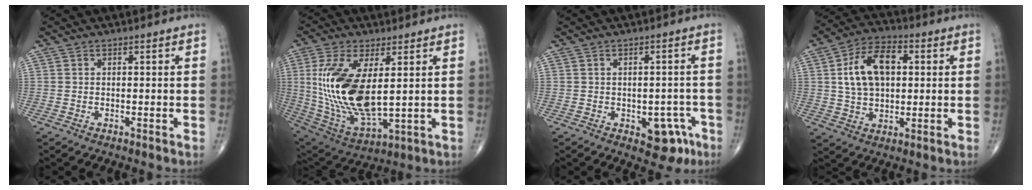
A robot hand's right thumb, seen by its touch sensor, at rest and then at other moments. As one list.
[{"total": 19.5, "force": [2.6, 8.8, 17.2], "torque": [-0.352, -0.023, 0.065]}, {"total": 6.8, "force": [-3.0, 4.2, 4.6], "torque": [-0.024, 0.019, -0.030]}, {"total": 13.0, "force": [2.4, 8.1, 9.9], "torque": [-0.161, 0.013, 0.038]}]